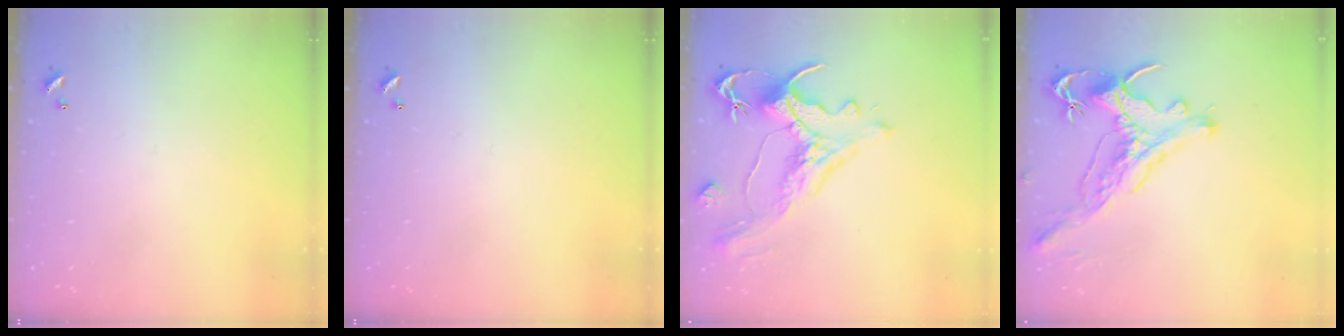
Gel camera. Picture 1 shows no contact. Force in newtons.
{"total": 0.0}
{"total": 1.7, "press": 0.9, "slide": 1.5}
{"total": 1.2, "press": 0.9, "slide": 0.9}